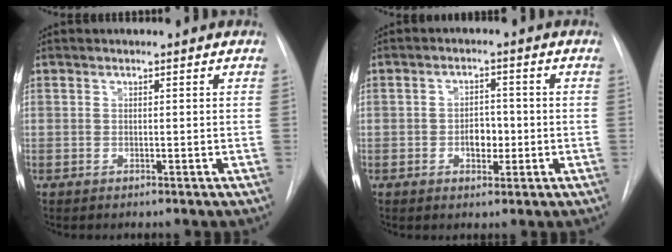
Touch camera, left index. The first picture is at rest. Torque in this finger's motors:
{"motor_torque": [0.07, 0.01, 0.07, 0.04]}